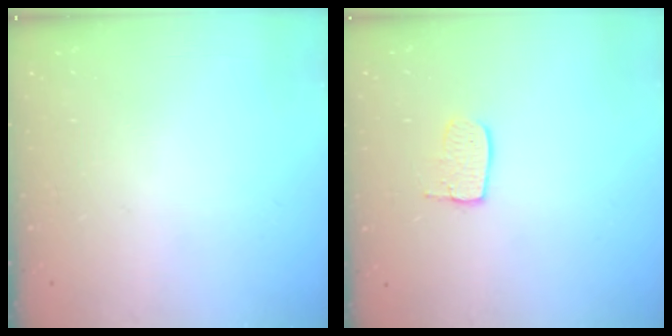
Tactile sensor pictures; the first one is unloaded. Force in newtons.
{"total": 6.3, "press": 6.3, "slide": 0.4}